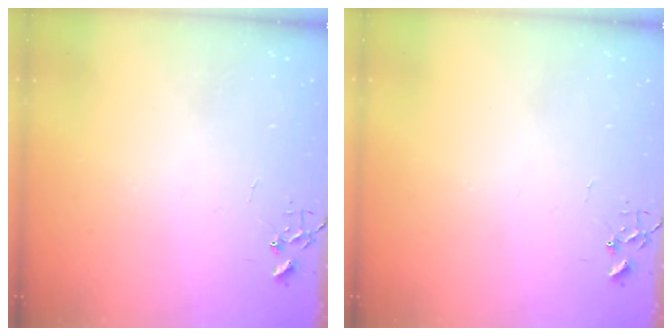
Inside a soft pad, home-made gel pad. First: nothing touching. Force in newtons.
{"total": 0.0}